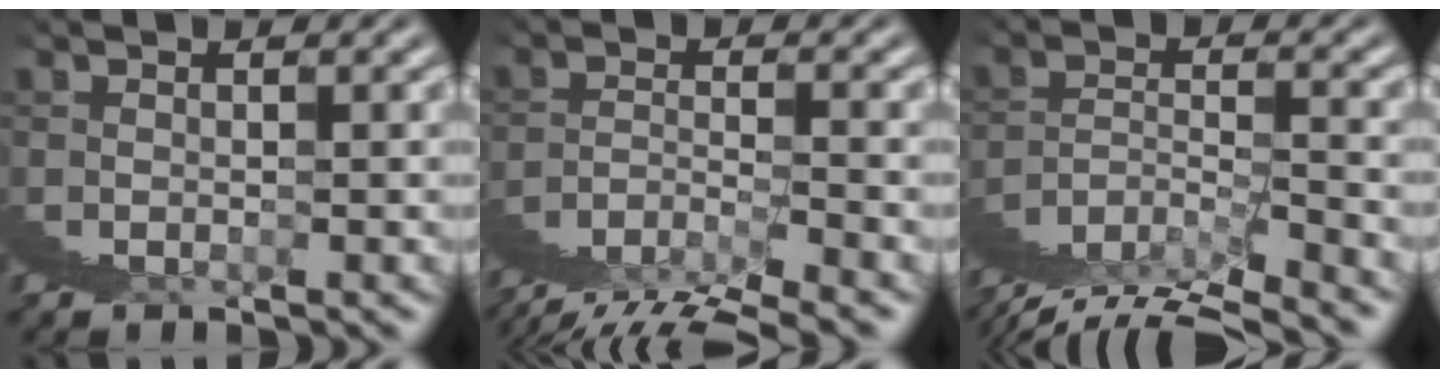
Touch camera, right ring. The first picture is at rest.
{"total": 2.8, "force": [0.6, 1.9, 2.0], "torque": [-0.028, 0.020, -0.008]}
{"total": 2.5, "force": [0.3, 1.5, 2.0], "torque": [-0.018, 0.012, -0.012]}